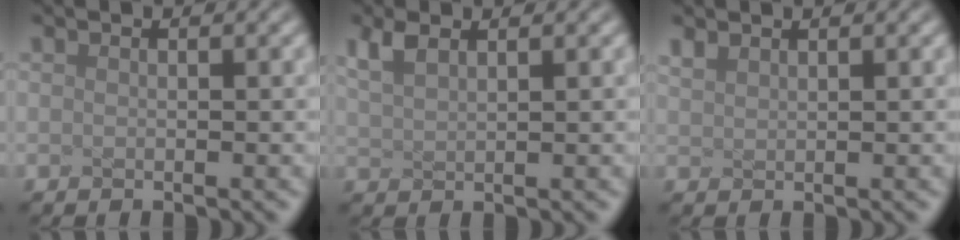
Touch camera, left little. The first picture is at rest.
{"total": 2.3, "force": [1.6, 0.8, 1.4], "torque": [-0.037, 0.008, 0.035]}
{"total": 1.1, "force": [1.0, 0.3, 0.2], "torque": [-0.009, 0.003, 0.023]}